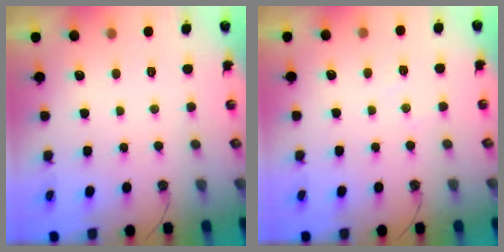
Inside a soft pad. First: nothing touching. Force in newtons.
{"total": 3.9, "press": 3.9, "slide": 0.6}